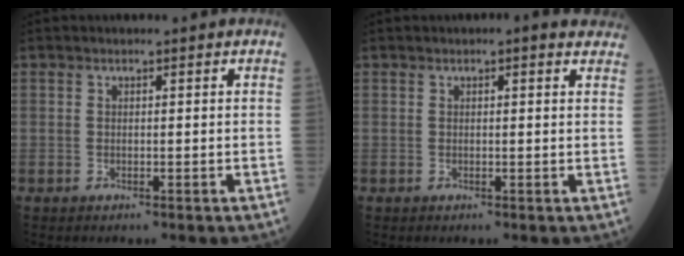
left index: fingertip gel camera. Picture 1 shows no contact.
{"total": 2.6, "force": [2.0, 0.8, 1.6], "torque": [-0.016, 0.011, 0.012]}